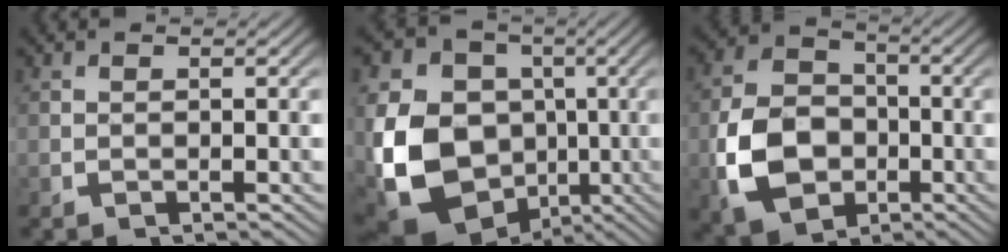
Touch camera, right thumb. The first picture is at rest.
{"total": 17.9, "force": [-2.7, 14.5, 10.1], "torque": [-0.245, -0.081, -0.022]}
{"total": 11.1, "force": [-2.3, 8.5, 6.7], "torque": [-0.144, -0.037, -0.025]}